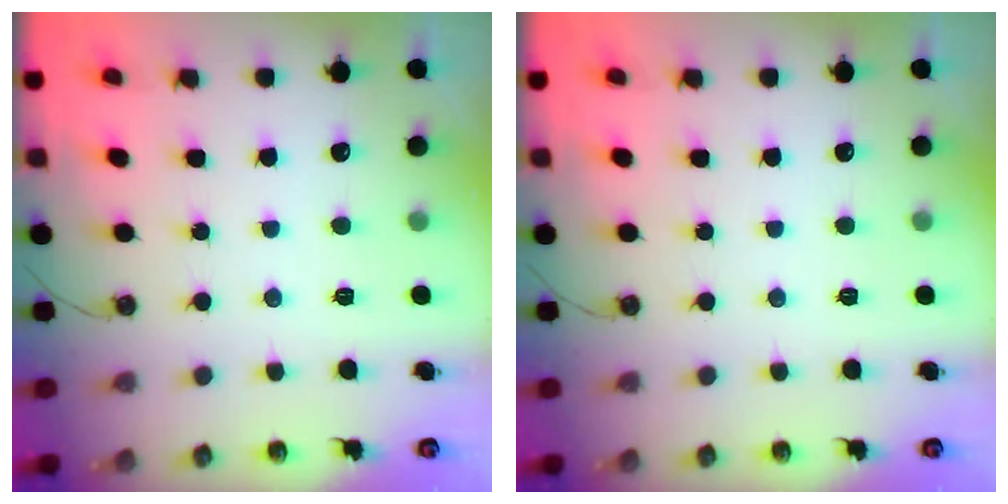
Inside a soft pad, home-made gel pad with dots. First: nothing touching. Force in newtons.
{"total": 0.0}